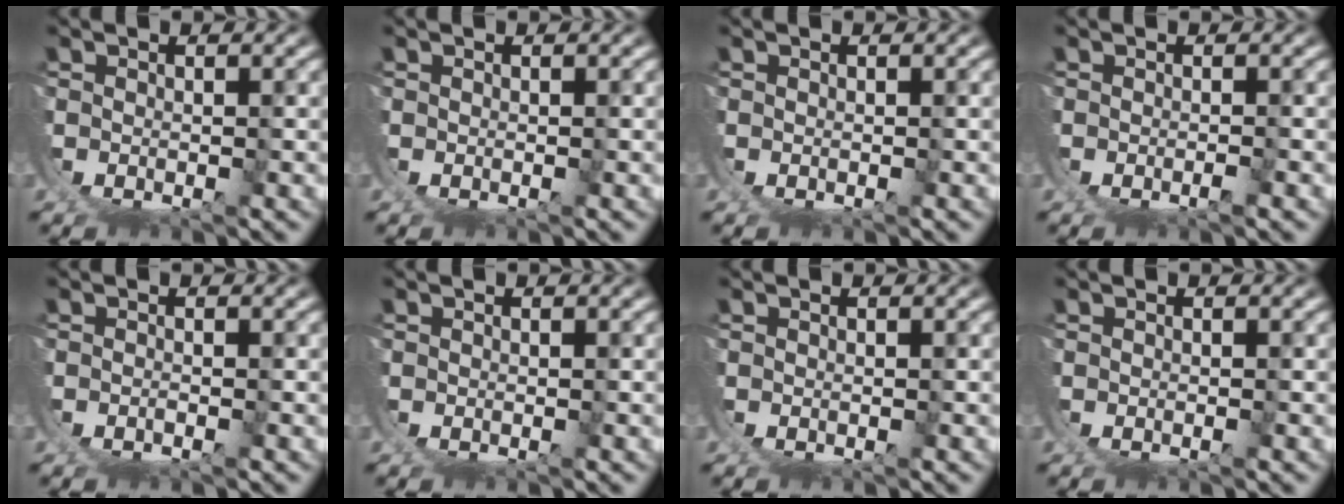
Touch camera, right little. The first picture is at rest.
{"total": 0.0}
{"total": 0.0}
{"total": 0.6, "force": [0.0, -0.2, 0.5], "torque": [-0.011, 0.000, 0.000]}
{"total": 0.7, "force": [-0.3, 0.2, 0.6], "torque": [-0.010, -0.002, -0.003]}
{"total": 0.0}
{"total": 0.0}
{"total": 0.0}